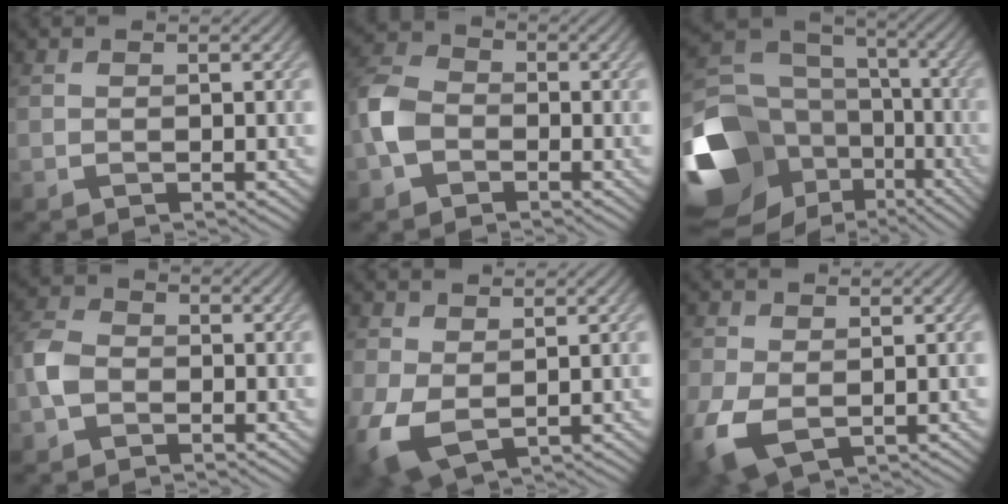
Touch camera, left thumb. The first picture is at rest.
{"total": 5.5, "force": [-2.0, 4.1, 3.0], "torque": [-0.077, 0.005, -0.058]}
{"total": 19.1, "force": [-6.8, 14.5, 10.4], "torque": [-0.274, -0.028, -0.094]}
{"total": 3.7, "force": [-1.4, 2.8, 2.0], "torque": [-0.053, 0.003, -0.041]}
{"total": 5.4, "force": [-0.1, 3.4, 4.2], "torque": [-0.118, -0.015, -0.001]}
{"total": 5.9, "force": [-1.3, 3.9, 4.3], "torque": [-0.118, -0.018, -0.024]}